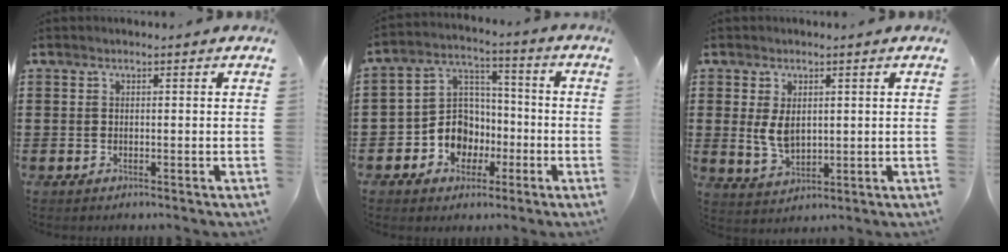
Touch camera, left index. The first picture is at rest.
{"total": 8.9, "force": [-3.2, 7.8, 2.8], "torque": [-0.083, 0.018, -0.057]}
{"total": 4.7, "force": [0.8, 3.0, 3.5], "torque": [-0.089, 0.001, 0.010]}